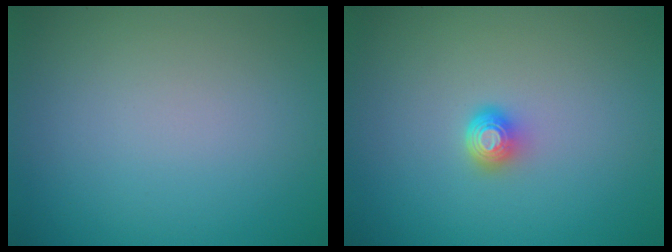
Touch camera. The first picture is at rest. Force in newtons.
{"total": 1.7, "press": 1.3, "slide": 1.1}